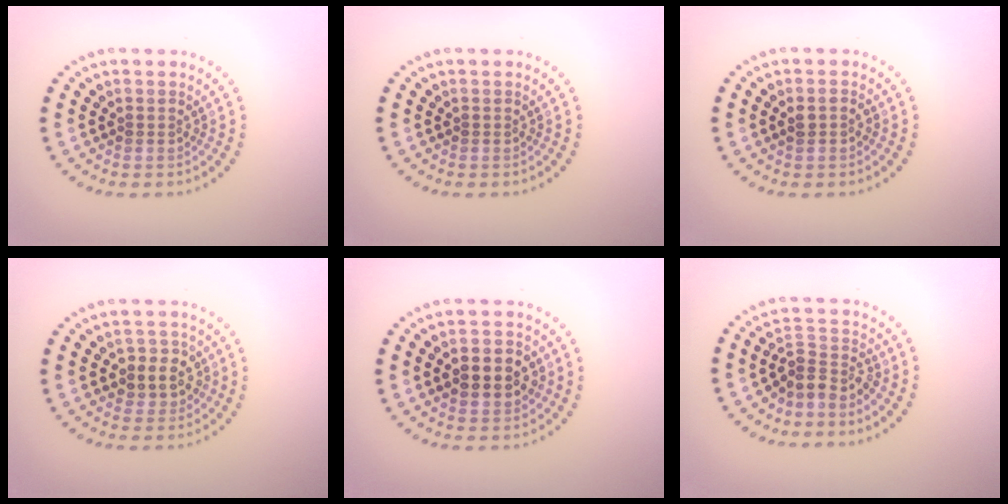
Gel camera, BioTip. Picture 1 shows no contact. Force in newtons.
{"total": 0.0}
{"total": 1.3, "press": 1.2, "slide": 0.3}
{"total": 3.3, "press": 3.1, "slide": 1.1}
{"total": 3.7, "press": 3.7, "slide": 0.3}
{"total": 2.8, "press": 2.1, "slide": 1.9}